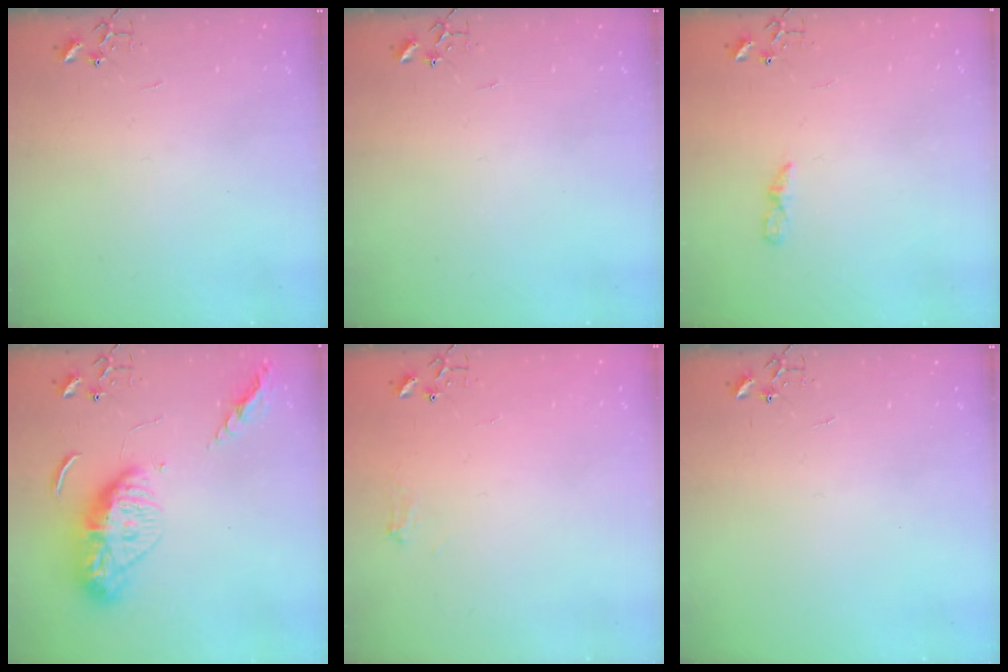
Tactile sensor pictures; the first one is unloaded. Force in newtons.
{"total": 0.0}
{"total": 5.5, "press": 5.4, "slide": 0.4}
{"total": 13.5, "press": 13.5, "slide": 1.2}
{"total": 5.3, "press": 5.3, "slide": 0.6}
{"total": 0.0}